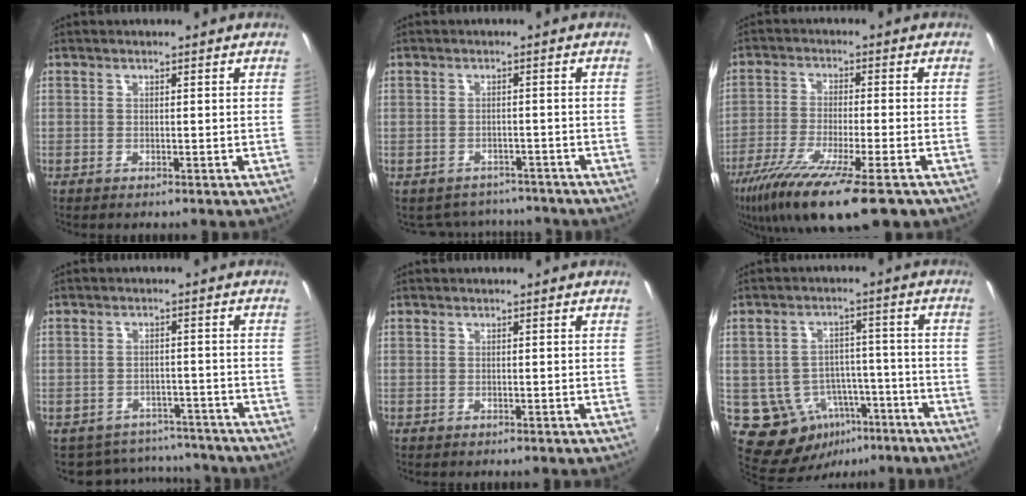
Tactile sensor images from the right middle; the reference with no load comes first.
{"total": 7.8, "force": [-6.3, 4.3, 1.7], "torque": [-0.048, 0.000, -0.085]}
{"total": 16.8, "force": [-11.1, 3.1, 12.2], "torque": [-0.236, -0.062, -0.194]}
{"total": 9.6, "force": [-7.8, 5.4, 1.5], "torque": [-0.038, 0.023, -0.097]}
{"total": 0.0}
{"total": 12.1, "force": [-5.1, 9.9, 4.8], "torque": [-0.108, 0.025, -0.047]}